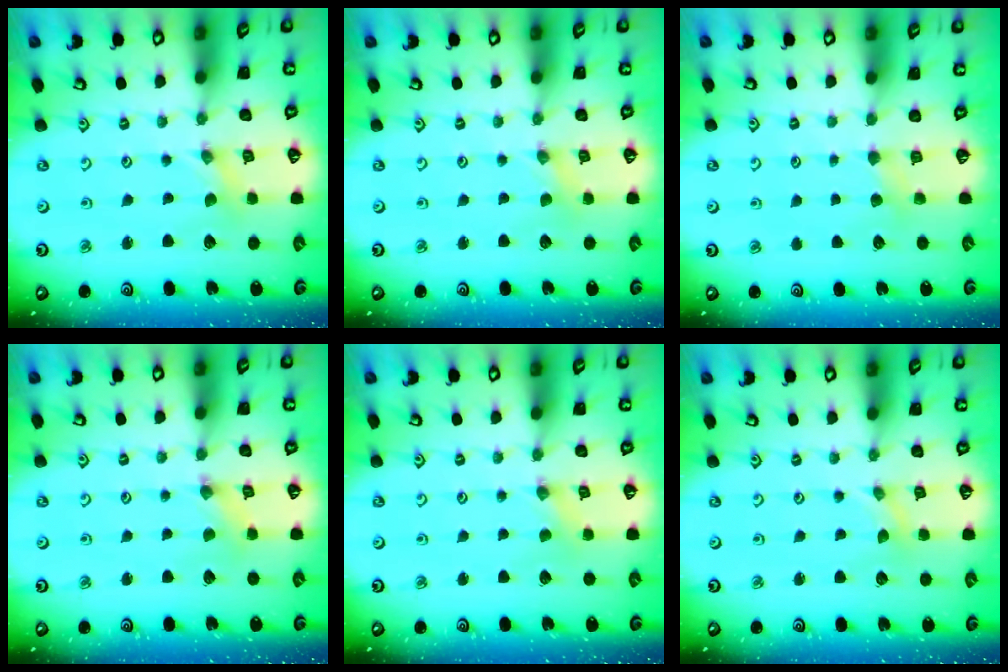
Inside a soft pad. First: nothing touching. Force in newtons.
{"total": 0.0}
{"total": 3.3, "press": 3.2, "slide": 0.5}
{"total": 0.8, "press": 0.7, "slide": 0.3}
{"total": 0.0}
{"total": 0.0}